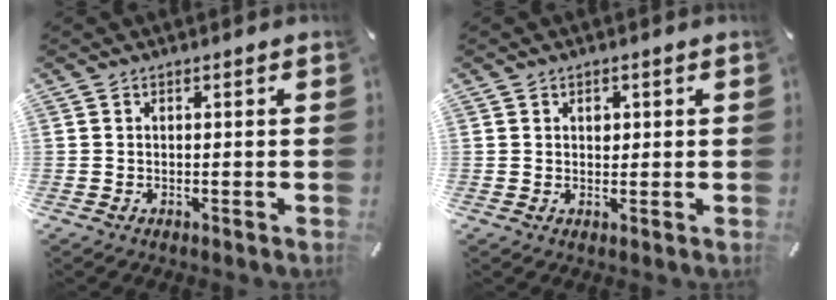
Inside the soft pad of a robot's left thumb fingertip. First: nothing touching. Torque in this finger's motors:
{"motor_torque": [0.27, 0.42, -0.01, -0.32, 0.11]}